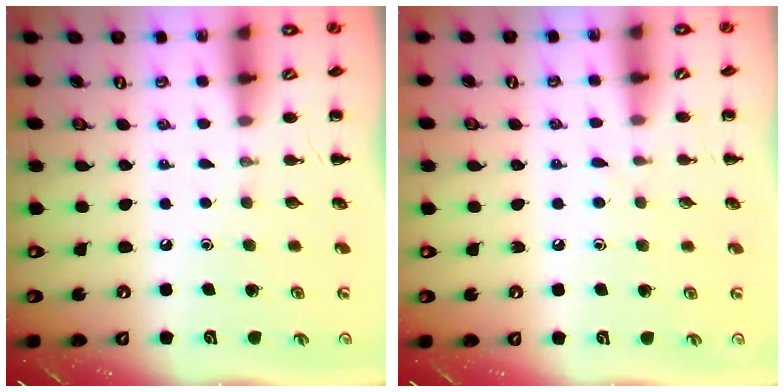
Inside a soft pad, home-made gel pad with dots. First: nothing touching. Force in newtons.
{"total": 2.5, "press": 2.1, "slide": 1.3}